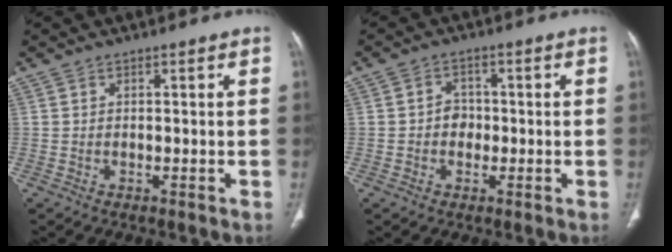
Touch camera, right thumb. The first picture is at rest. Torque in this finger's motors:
{"motor_torque": [-0.78, 0.15, -0.07, 1.08, 0.04]}